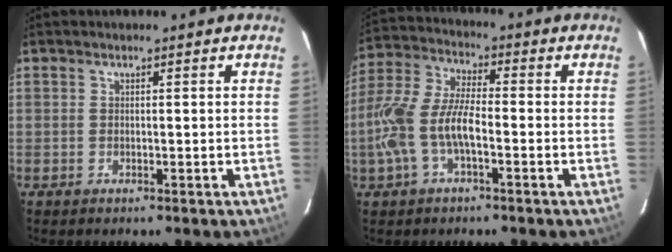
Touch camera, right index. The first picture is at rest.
{"total": 11.8, "force": [-3.4, 4.5, 10.4], "torque": [-0.231, 0.004, -0.066]}